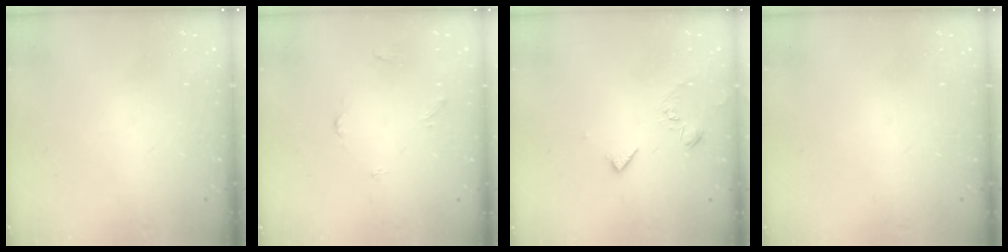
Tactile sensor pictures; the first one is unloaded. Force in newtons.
{"total": 2.9, "press": 2.9, "slide": 0.5}
{"total": 3.9, "press": 3.9, "slide": 0.6}
{"total": 0.0}